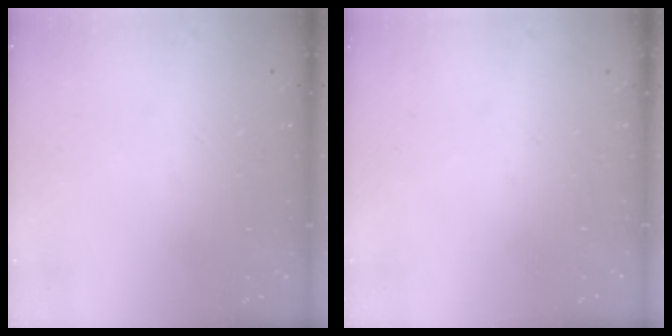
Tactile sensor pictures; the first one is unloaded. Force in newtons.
{"total": 0.0}